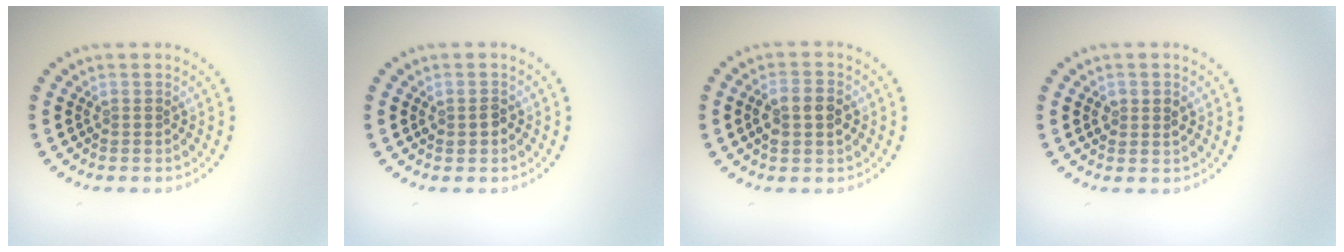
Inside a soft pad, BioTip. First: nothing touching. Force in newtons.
{"total": 1.2, "press": 1.2, "slide": 0.1}
{"total": 2.8, "press": 2.8, "slide": 0.4}
{"total": 1.5, "press": 1.5, "slide": 0.2}